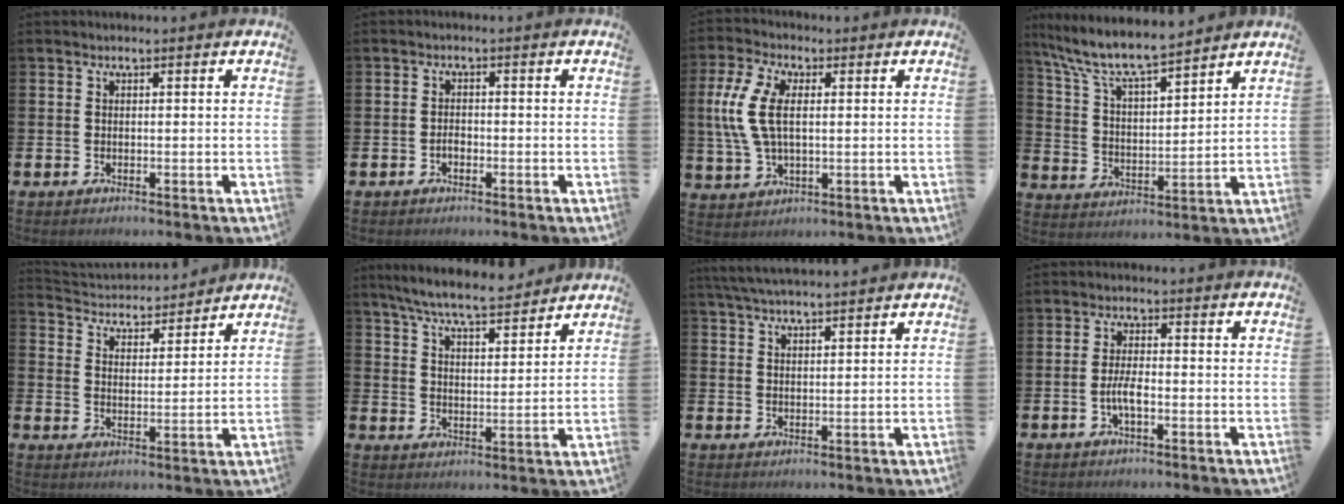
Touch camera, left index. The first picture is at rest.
{"total": 1.4, "force": [-0.7, 0.9, 0.9], "torque": [-0.015, 0.001, -0.014]}
{"total": 7.9, "force": [1.9, 4.1, 6.5], "torque": [-0.168, 0.008, 0.029]}
{"total": 8.7, "force": [8.0, 1.1, 3.2], "torque": [-0.100, -0.050, 0.140]}
{"total": 4.2, "force": [4.1, 1.0, -0.2], "torque": [-0.023, -0.035, 0.068]}
{"total": 7.7, "force": [7.2, 0.9, 2.6], "torque": [-0.072, -0.038, 0.128]}
{"total": 4.4, "force": [4.3, 0.3, 1.3], "torque": [-0.043, -0.008, 0.081]}
{"total": 3.1, "force": [-0.9, 1.0, 2.8], "torque": [-0.054, -0.001, -0.021]}